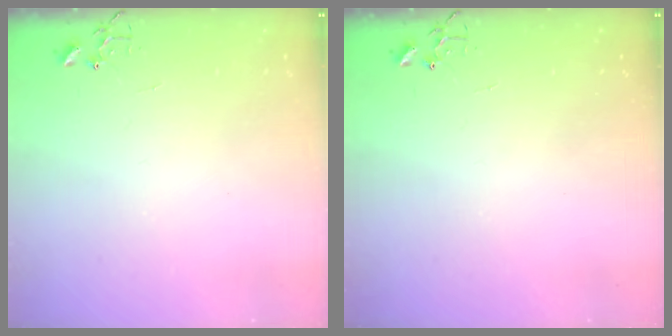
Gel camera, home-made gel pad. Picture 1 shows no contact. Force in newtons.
{"total": 0.0}